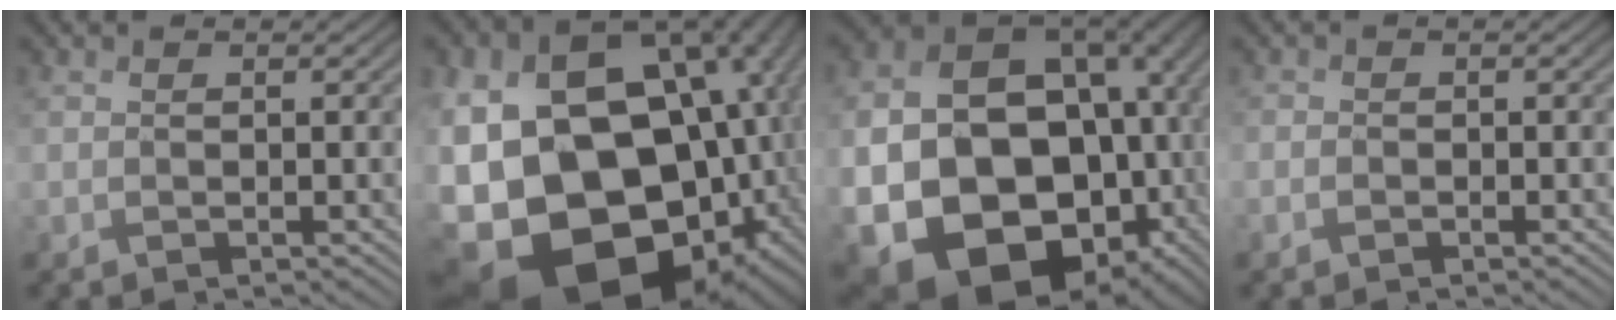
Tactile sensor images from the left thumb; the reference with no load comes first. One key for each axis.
{"total": 25.3, "fx": -5.5, "fy": 19.7, "fz": 14.8, "tx": -0.285, "ty": -0.044, "tz": -0.106}
{"total": 23.7, "fx": -2.9, "fy": 18.7, "fz": 14.2, "tx": -0.290, "ty": -0.078, "tz": -0.023}
{"total": 0.5, "fx": -0.3, "fy": 0.4, "fz": 0.2, "tx": -0.004, "ty": 0.000, "tz": -0.004}